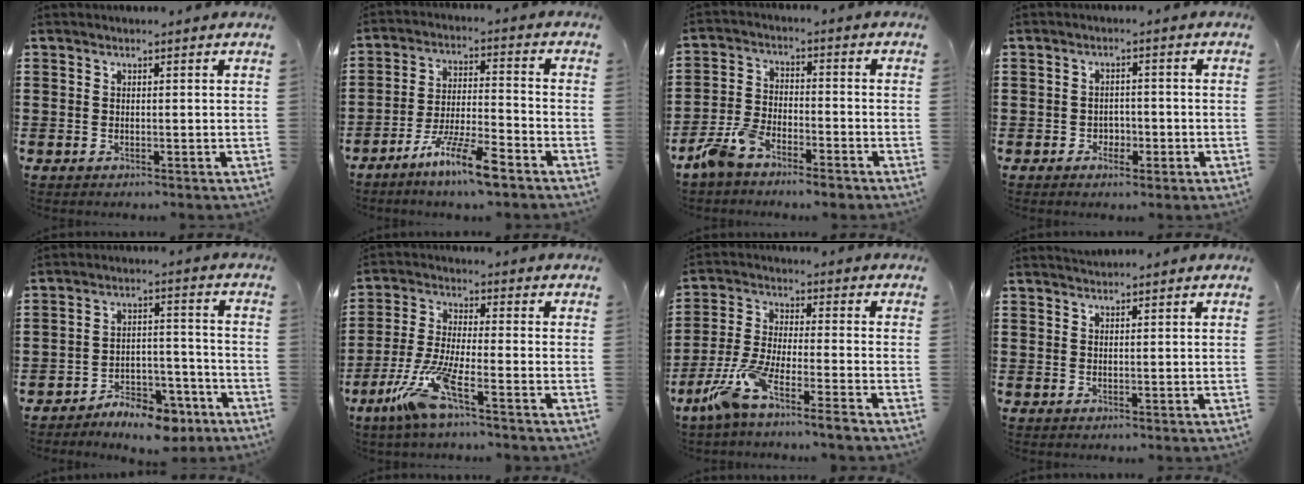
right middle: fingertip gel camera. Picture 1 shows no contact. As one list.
[{"total": 9.2, "force": [-6.7, 0.9, 6.2], "torque": [-0.122, -0.003, -0.128]}, {"total": 6.0, "force": [-5.1, 1.6, 2.7], "torque": [-0.069, 0.004, -0.102]}, {"total": 2.1, "force": [-1.3, 1.4, 1.0], "torque": [-0.023, 0.001, -0.028]}, {"total": 6.9, "force": [-6.2, 2.0, 2.2], "torque": [-0.026, 0.024, -0.115]}, {"total": 9.0, "force": [-5.4, 1.1, 7.1], "torque": [-0.158, -0.012, -0.105]}, {"total": 7.8, "force": [-6.4, 0.2, 4.5], "torque": [-0.111, -0.016, -0.129]}, {"total": 1.0, "force": [1.0, 0.1, 0.1], "torque": [-0.004, 0.001, 0.019]}]